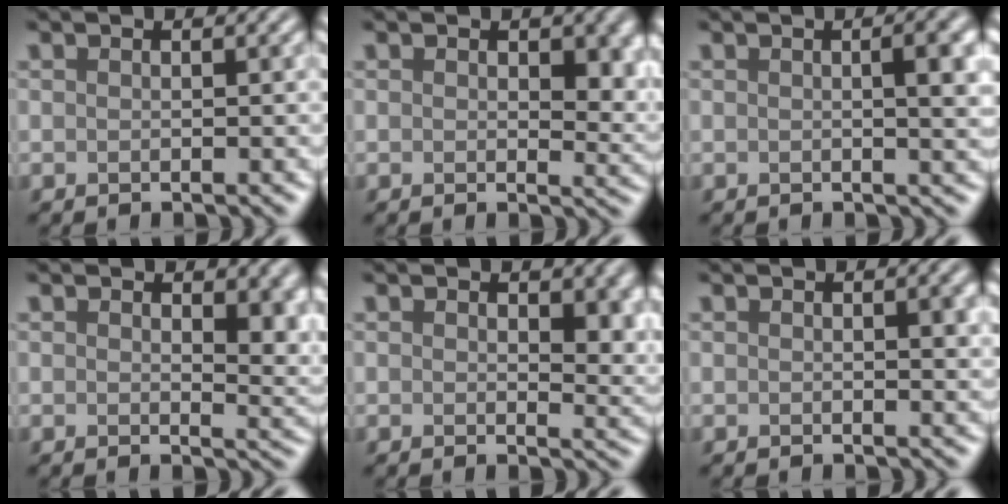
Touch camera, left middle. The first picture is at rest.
{"total": 3.9, "force": [0.9, 2.3, 3.0], "torque": [-0.032, -0.008, 0.012]}
{"total": 4.0, "force": [0.5, 1.1, 3.8], "torque": [-0.044, 0.009, 0.006]}
{"total": 4.2, "force": [1.4, 2.2, 3.3], "torque": [-0.035, -0.008, 0.026]}
{"total": 4.0, "force": [1.1, 2.2, 3.1], "torque": [-0.033, -0.008, 0.019]}
{"total": 1.4, "force": [0.3, 0.4, 1.3], "torque": [-0.016, -0.001, 0.006]}